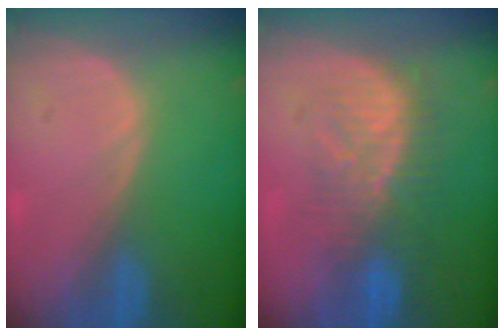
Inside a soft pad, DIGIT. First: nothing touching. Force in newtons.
{"total": 8.1, "press": 7.9, "slide": 1.7}